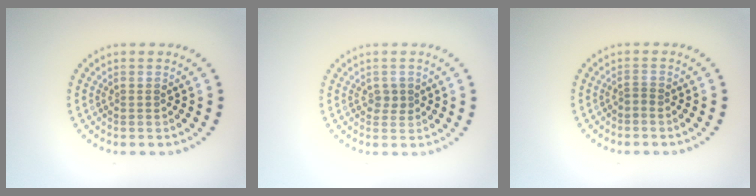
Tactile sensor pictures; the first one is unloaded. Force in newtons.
{"total": 1.1, "press": 1.0, "slide": 0.3}
{"total": 0.6, "press": 0.2, "slide": 0.5}